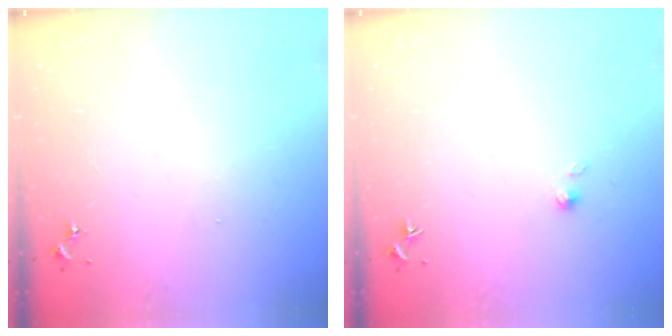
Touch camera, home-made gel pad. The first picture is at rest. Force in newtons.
{"total": 2.2, "press": 2.2, "slide": 0.2}